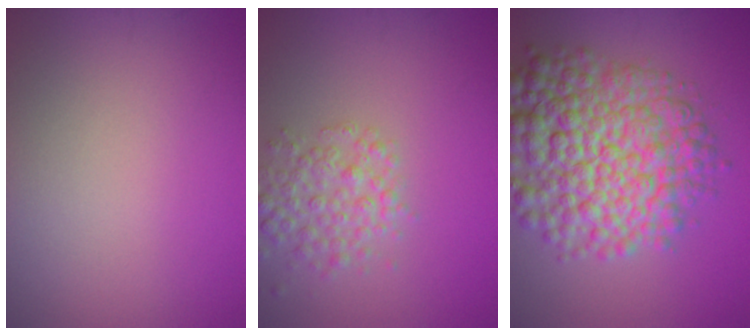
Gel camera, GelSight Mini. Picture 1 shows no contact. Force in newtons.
{"total": 3.4, "press": 3.4, "slide": 0.1}
{"total": 10.6, "press": 10.6, "slide": 0.3}